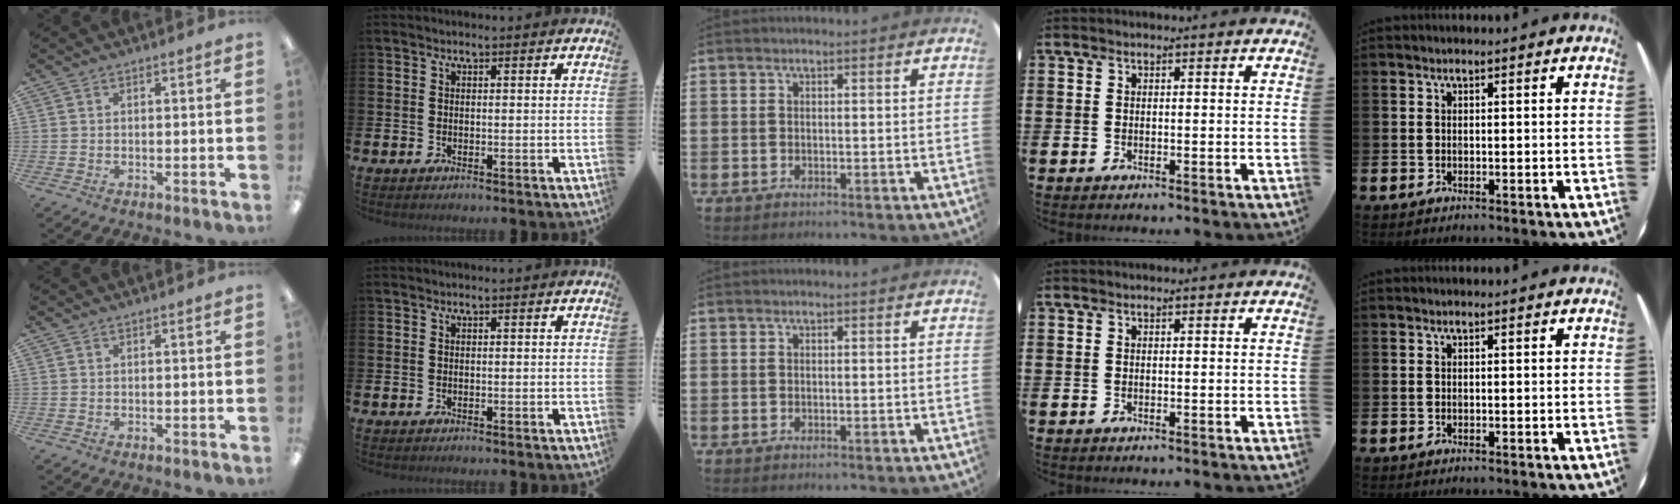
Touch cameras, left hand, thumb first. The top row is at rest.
{}